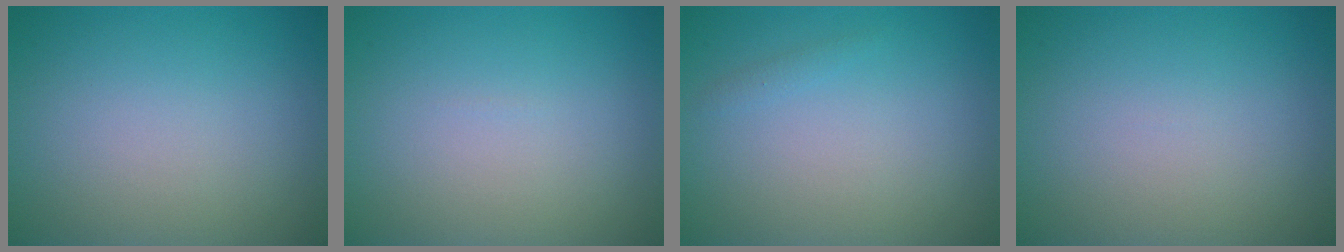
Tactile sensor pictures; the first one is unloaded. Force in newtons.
{"total": 0.0}
{"total": 0.6, "press": 0.6, "slide": 0.0}
{"total": 0.0}